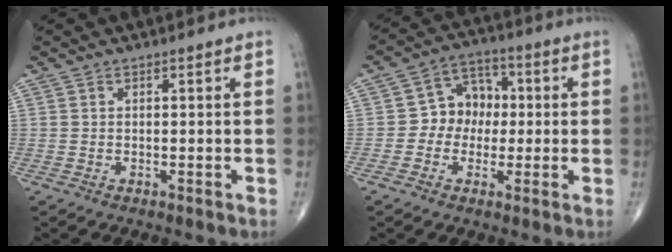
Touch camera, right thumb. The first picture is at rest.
{"total": 8.1, "force": [-0.3, 6.9, 4.3], "torque": [-0.028, 0.025, -0.018]}